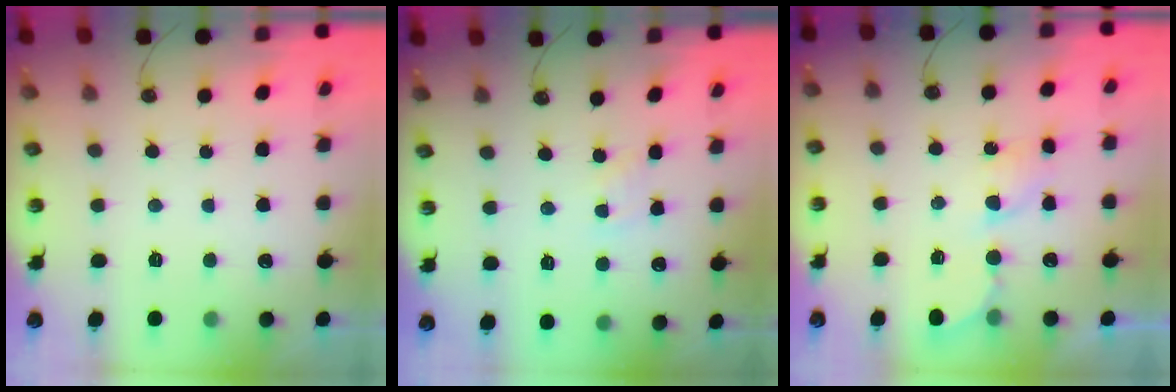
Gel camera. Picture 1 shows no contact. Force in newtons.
{"total": 2.2, "press": 2.2, "slide": 0.4}
{"total": 6.2, "press": 6.2, "slide": 0.2}